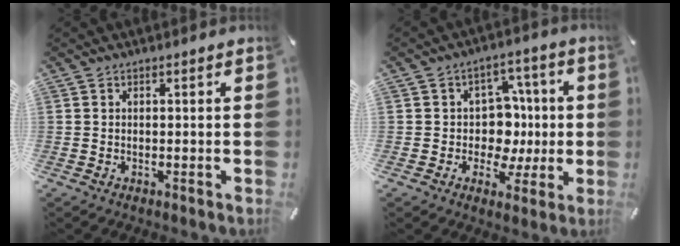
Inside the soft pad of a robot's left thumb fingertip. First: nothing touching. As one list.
[{"total": 10.6, "force": [0.2, 9.7, 4.3], "torque": [-0.054, 0.004, 0.016]}]